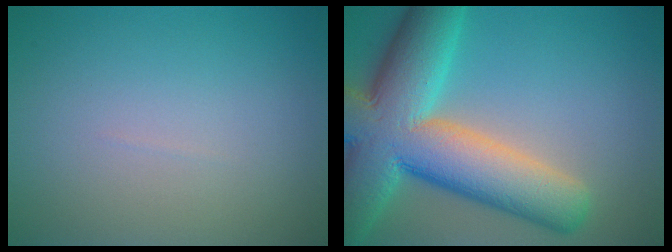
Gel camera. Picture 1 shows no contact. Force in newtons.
{"total": 13.7, "press": 13.7, "slide": 0.6}